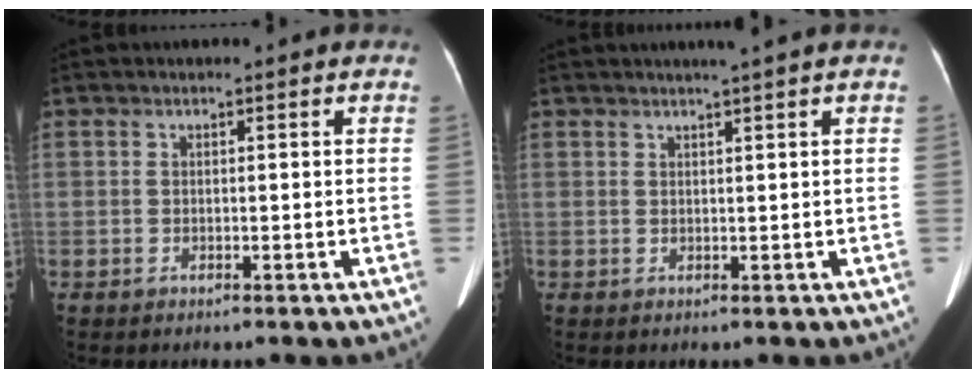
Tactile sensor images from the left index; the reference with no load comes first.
{"total": 2.3, "force": [1.7, -0.7, 1.3], "torque": [-0.016, 0.003, 0.030]}